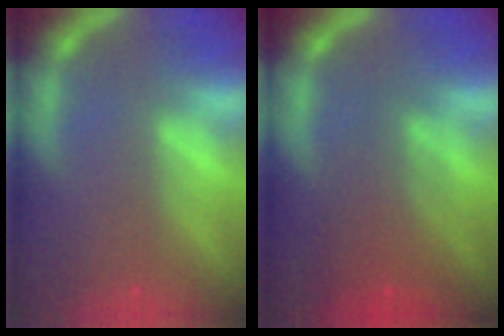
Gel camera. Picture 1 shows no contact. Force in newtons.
{"total": 4.6}